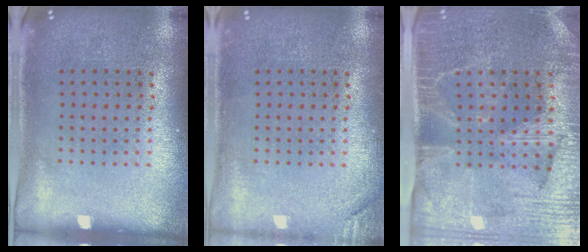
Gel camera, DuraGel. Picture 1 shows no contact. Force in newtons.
{"total": 1.3, "press": 1.2, "slide": 0.3}
{"total": 4.0, "press": 3.5, "slide": 2.0}